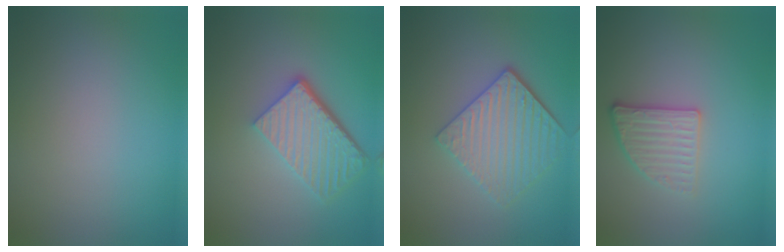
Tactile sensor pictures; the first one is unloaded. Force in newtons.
{"total": 5.7, "press": 3.9, "slide": 4.1}
{"total": 4.5, "press": 3.7, "slide": 2.5}
{"total": 2.6, "press": 2.4, "slide": 1.2}